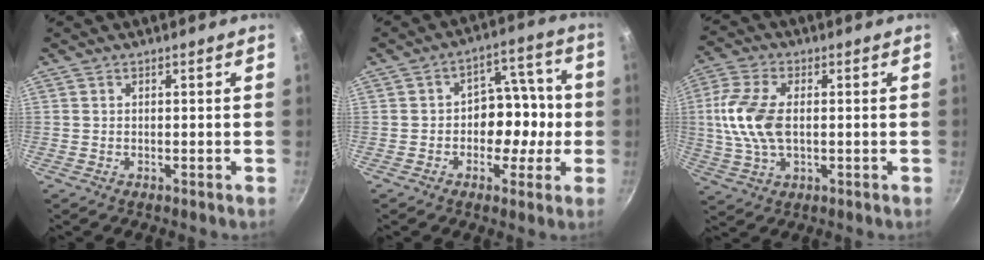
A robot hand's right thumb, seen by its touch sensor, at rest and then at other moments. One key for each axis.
{"total": 10.3, "fx": -1.7, "fy": 7.6, "fz": 6.8, "tx": -0.029, "ty": 0.041, "tz": -0.032}
{"total": 11.5, "fx": 0.4, "fy": 6.4, "fz": 9.5, "tx": -0.195, "ty": 0.009, "tz": 0.000}